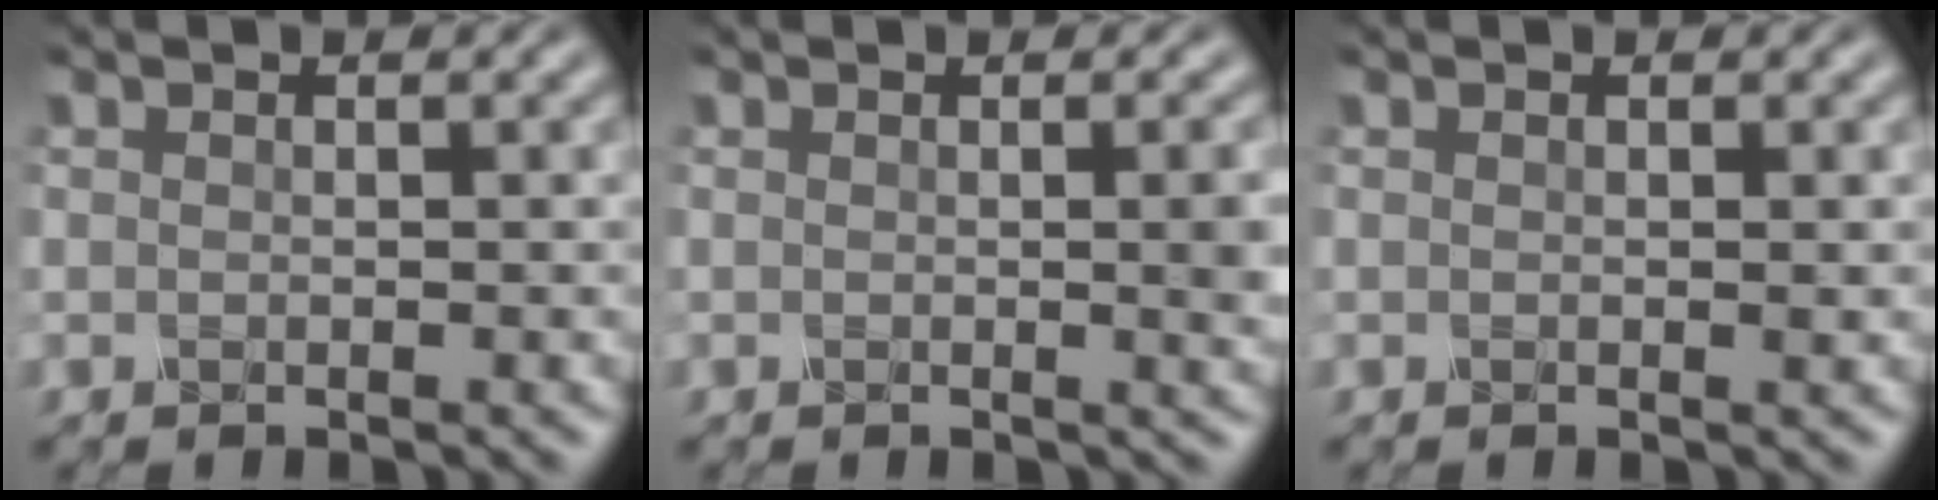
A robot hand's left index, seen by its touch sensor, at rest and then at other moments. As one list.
[{"total": 2.0, "force": [0.2, 0.4, 2.0], "torque": [-0.027, -0.003, 0.003]}, {"total": 0.0}]